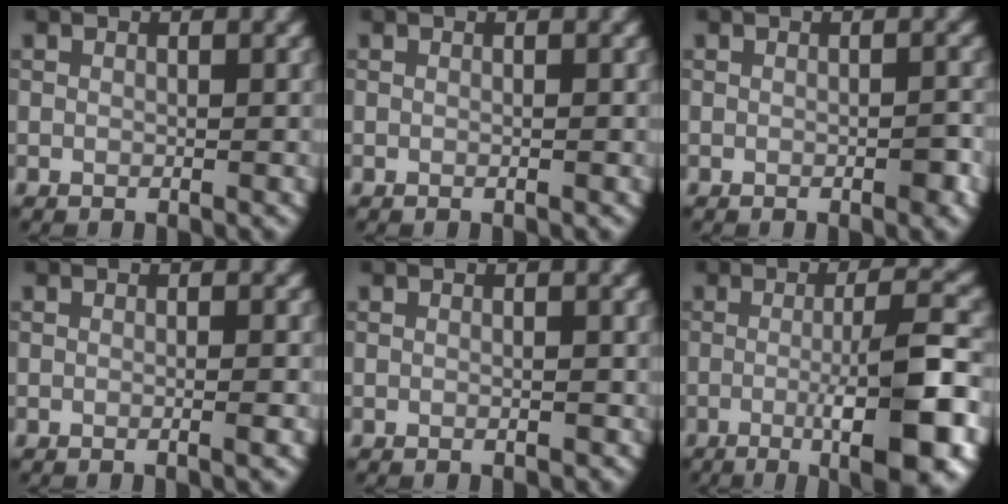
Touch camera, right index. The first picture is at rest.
{"total": 0.0}
{"total": 1.3, "force": [-0.5, 0.3, 1.1], "torque": [-0.016, 0.001, -0.007]}
{"total": 1.1, "force": [-0.2, 0.2, 1.1], "torque": [-0.011, 0.000, -0.008]}
{"total": 0.5, "force": [-0.2, 0.2, 0.4], "torque": [-0.007, 0.001, -0.001]}
{"total": 9.4, "force": [-2.5, 1.7, 8.9], "torque": [-0.116, 0.007, -0.047]}